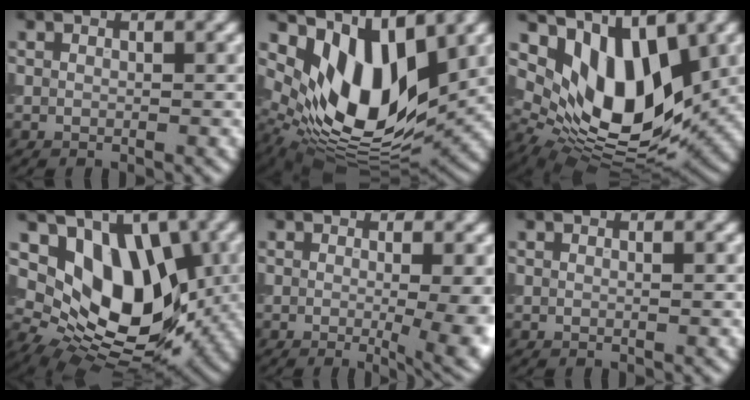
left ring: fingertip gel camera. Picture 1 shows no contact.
{"total": 11.2, "force": [3.4, 5.7, 9.0], "torque": [-0.161, -0.018, 0.069]}
{"total": 10.8, "force": [3.7, 5.8, 8.3], "torque": [-0.138, -0.017, 0.071]}
{"total": 10.6, "force": [2.2, 6.8, 7.8], "torque": [-0.121, -0.018, 0.033]}
{"total": 5.6, "force": [-0.3, 1.9, 5.3], "torque": [-0.041, -0.007, -0.007]}
{"total": 0.0}